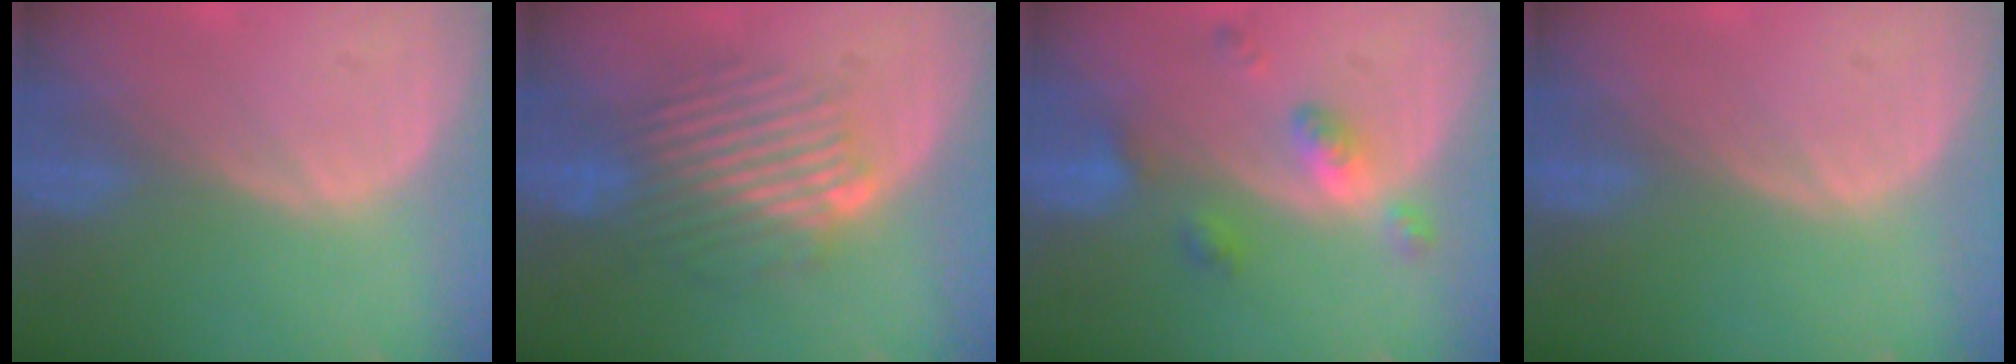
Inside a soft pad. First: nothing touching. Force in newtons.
{"total": 9.1, "press": 8.1, "slide": 4.3}
{"total": 5.2, "press": 4.7, "slide": 2.3}
{"total": 0.0}